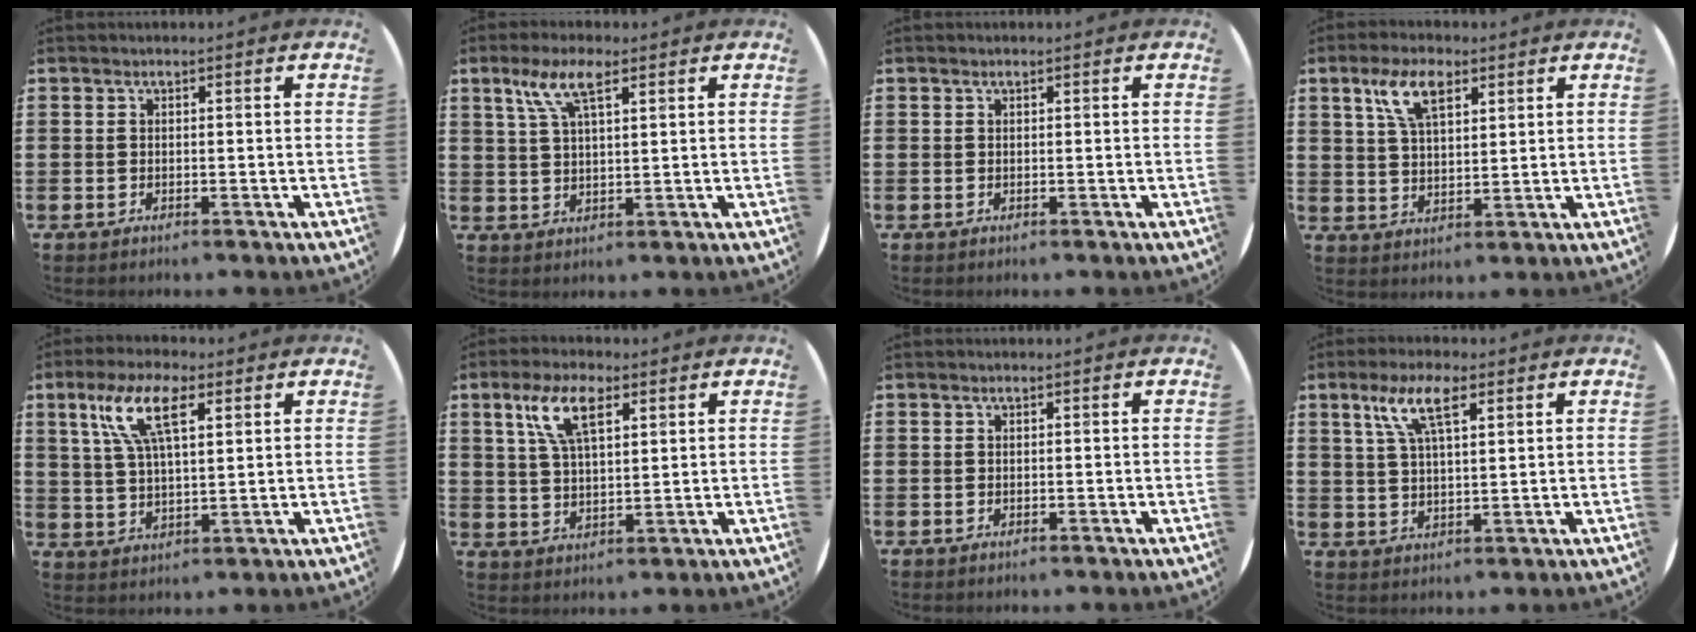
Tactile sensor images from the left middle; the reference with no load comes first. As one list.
[{"total": 6.0, "force": [3.5, 2.0, 4.5], "torque": [-0.098, 0.011, 0.061]}, {"total": 0.0}, {"total": 6.8, "force": [3.9, 3.1, 4.6], "torque": [-0.102, 0.013, 0.070]}, {"total": 8.8, "force": [4.6, 3.2, 6.7], "torque": [-0.147, 0.013, 0.081]}, {"total": 7.6, "force": [4.1, 3.1, 5.6], "torque": [-0.122, 0.014, 0.072]}, {"total": 0.0}, {"total": 6.7, "force": [3.8, 2.2, 5.0], "torque": [-0.103, 0.008, 0.064]}]